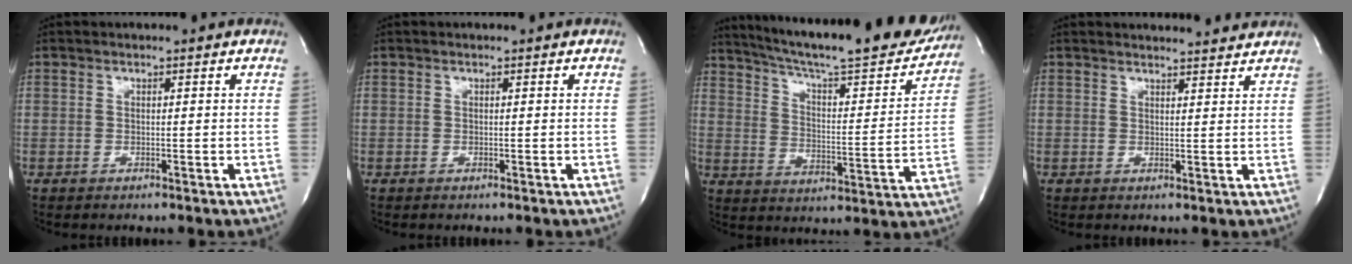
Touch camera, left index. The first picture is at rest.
{"total": 0.0}
{"total": 25.8, "force": [22.7, 3.3, 11.7], "torque": [-0.188, -0.043, 0.304]}
{"total": 6.6, "force": [6.5, 0.6, 1.0], "torque": [-0.013, 0.000, 0.065]}